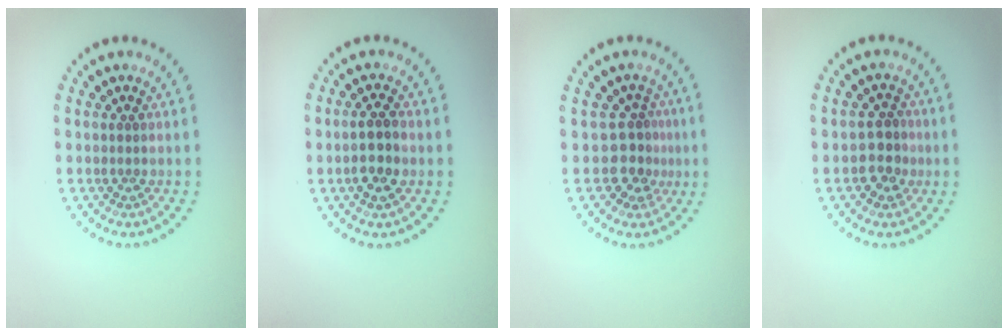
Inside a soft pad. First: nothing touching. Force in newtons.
{"total": 2.7, "press": 2.7, "slide": 0.6}
{"total": 2.4, "press": 1.8, "slide": 1.7}
{"total": 2.6, "press": 2.5, "slide": 0.7}